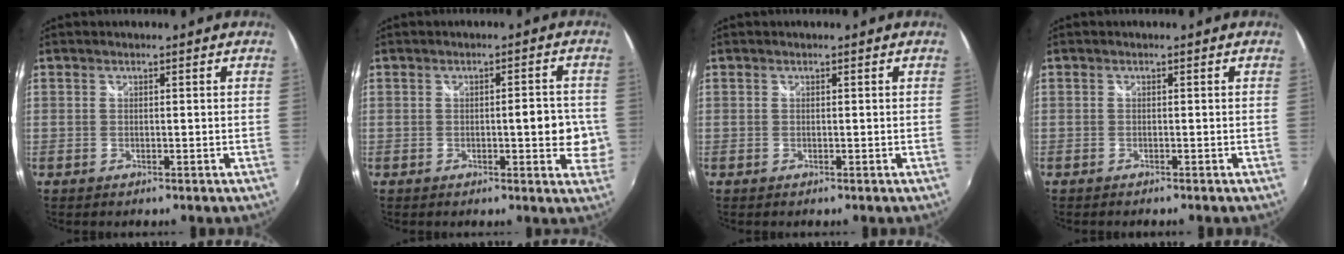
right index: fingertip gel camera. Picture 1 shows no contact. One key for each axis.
{"total": 6.9, "fx": -0.3, "fy": 2.3, "fz": 6.5, "tx": -0.081, "ty": -0.002, "tz": -0.003}
{"total": 0.0}
{"total": 0.5, "fx": -0.5, "fy": 0.1, "fz": 0.1, "tx": -0.001, "ty": -0.004, "tz": -0.011}